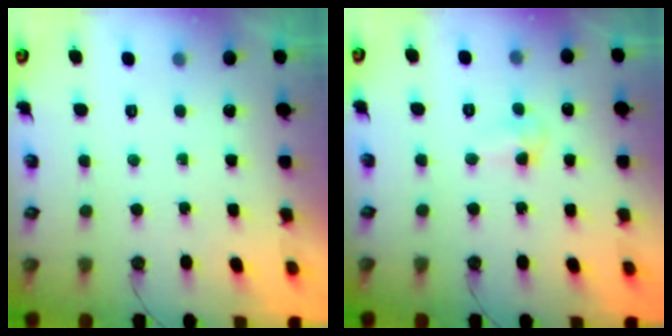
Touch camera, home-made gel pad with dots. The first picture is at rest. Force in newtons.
{"total": 3.2, "press": 3.2, "slide": 0.5}